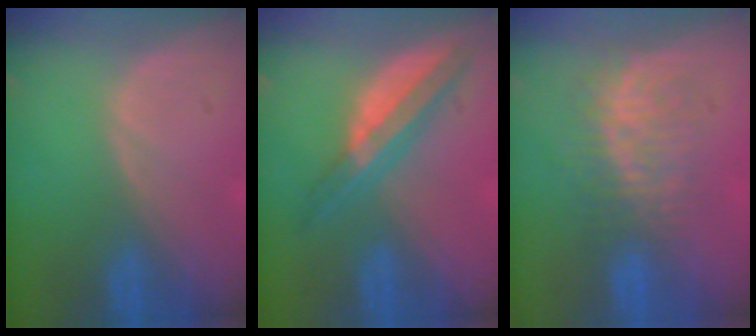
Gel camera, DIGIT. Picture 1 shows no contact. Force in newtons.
{"total": 6.6, "press": 5.8, "slide": 3.1}
{"total": 8.7, "press": 7.3, "slide": 4.6}